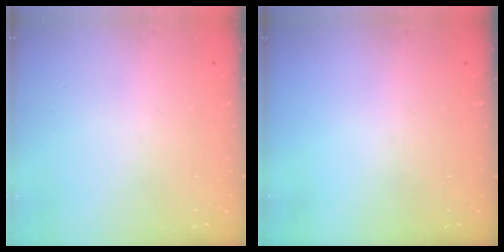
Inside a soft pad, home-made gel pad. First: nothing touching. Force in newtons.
{"total": 0.0}